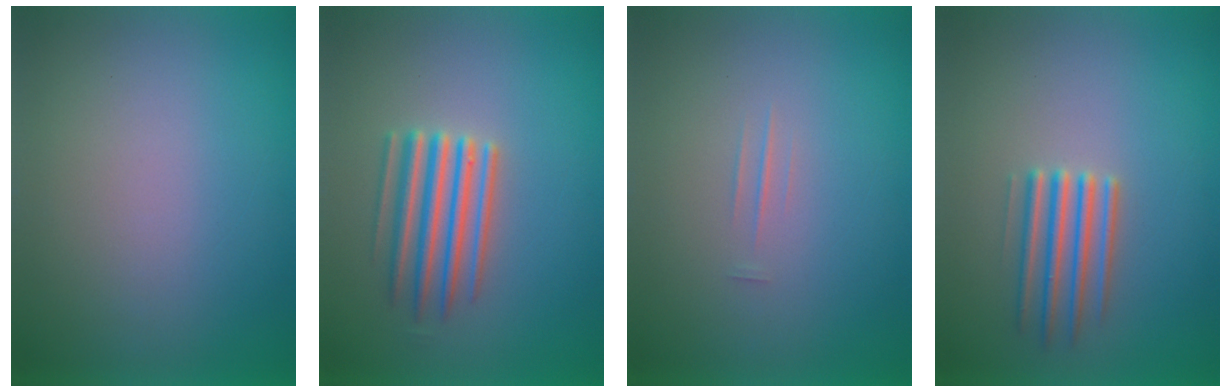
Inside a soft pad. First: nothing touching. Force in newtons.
{"total": 4.7}
{"total": 1.3}
{"total": 2.5}